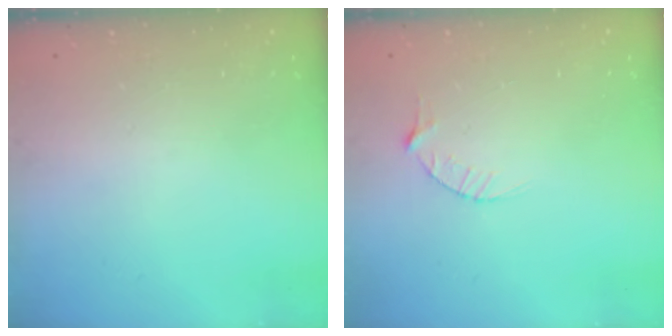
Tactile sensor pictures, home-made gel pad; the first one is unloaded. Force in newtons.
{"total": 3.4, "press": 3.4, "slide": 0.4}